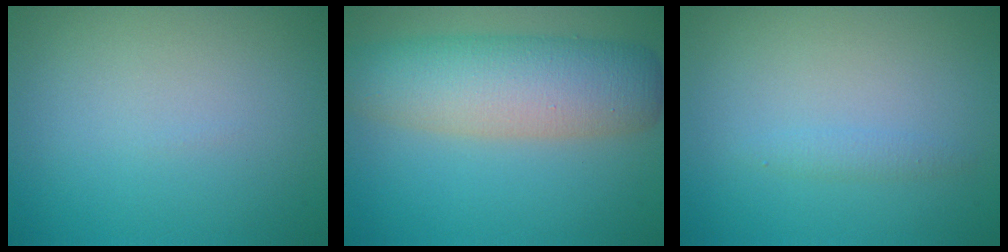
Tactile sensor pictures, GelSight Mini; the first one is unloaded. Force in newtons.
{"total": 7.8, "press": 7.8, "slide": 0.1}
{"total": 0.9, "press": 0.9, "slide": 0.0}